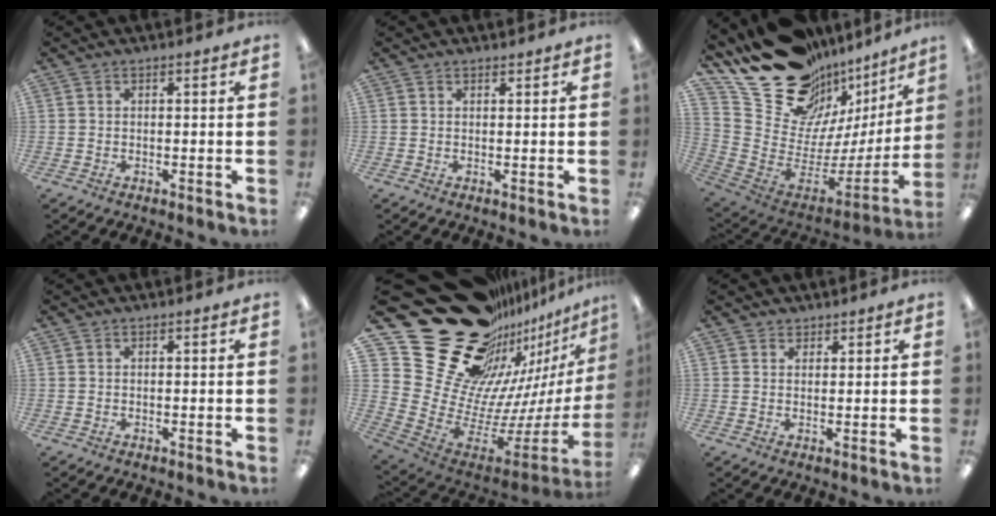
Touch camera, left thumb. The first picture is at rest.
{"total": 0.6, "force": [0.6, 0.2, 0.0], "torque": [0.000, 0.000, 0.011]}
{"total": 22.6, "force": [15.4, 13.5, 9.6], "torque": [-0.135, -0.124, 0.306]}
{"total": 0.0}
{"total": 33.0, "force": [19.4, 20.6, 17.1], "torque": [-0.218, -0.185, 0.429]}
{"total": 1.4, "force": [1.3, 0.7, -0.1], "torque": [0.002, -0.001, 0.025]}